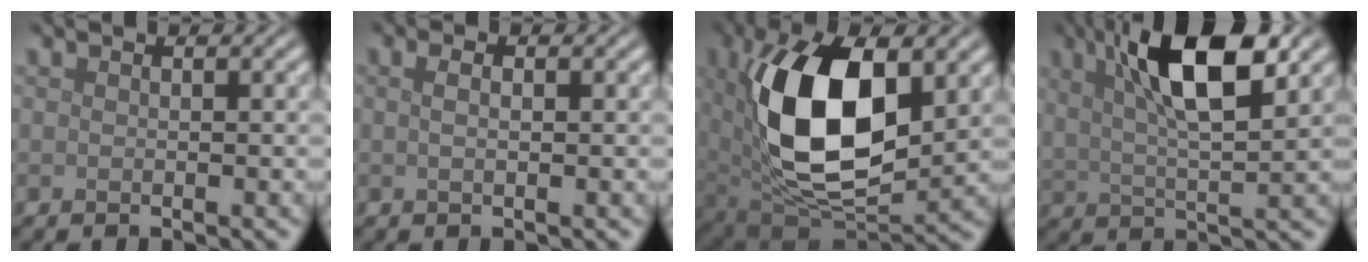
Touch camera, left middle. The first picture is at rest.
{"total": 1.1, "force": [0.3, 0.5, 1.0], "torque": [-0.019, -0.001, 0.004]}
{"total": 13.8, "force": [2.5, 7.3, 11.5], "torque": [-0.208, -0.005, 0.049]}
{"total": 9.3, "force": [4.0, 2.8, 7.9], "torque": [-0.141, 0.017, 0.066]}